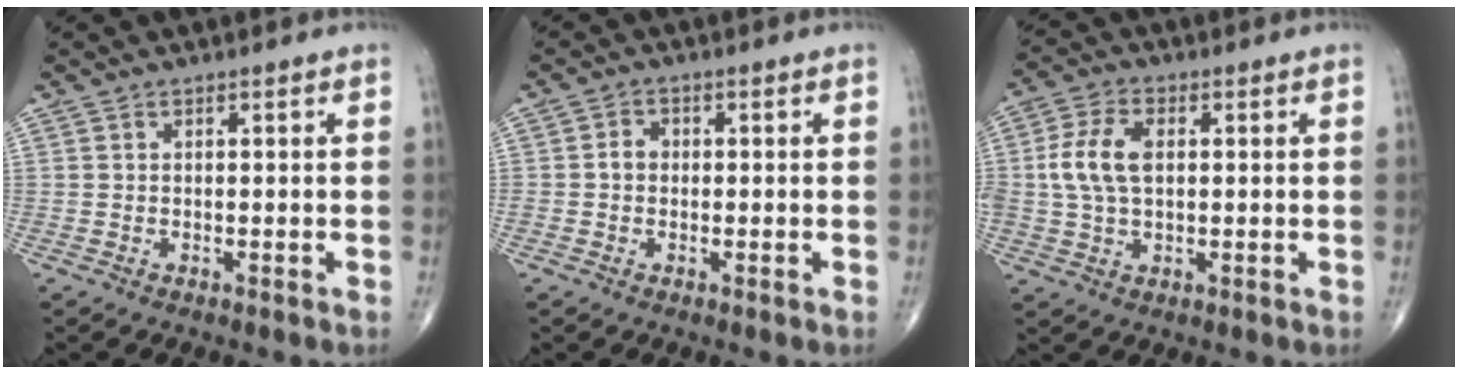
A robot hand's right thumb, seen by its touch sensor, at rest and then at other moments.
{"total": 2.4, "force": [-0.2, 2.0, 1.2], "torque": [-0.010, 0.008, -0.006]}
{"total": 8.4, "force": [1.0, 5.0, 6.7], "torque": [-0.142, 0.010, 0.019]}